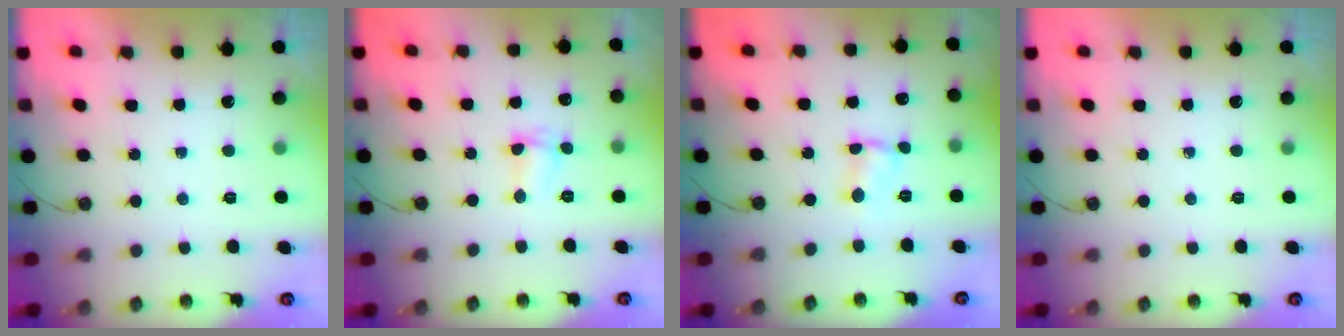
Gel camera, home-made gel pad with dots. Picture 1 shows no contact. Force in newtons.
{"total": 2.5, "press": 2.5, "slide": 0.5}
{"total": 2.5, "press": 2.5, "slide": 0.3}
{"total": 0.0}